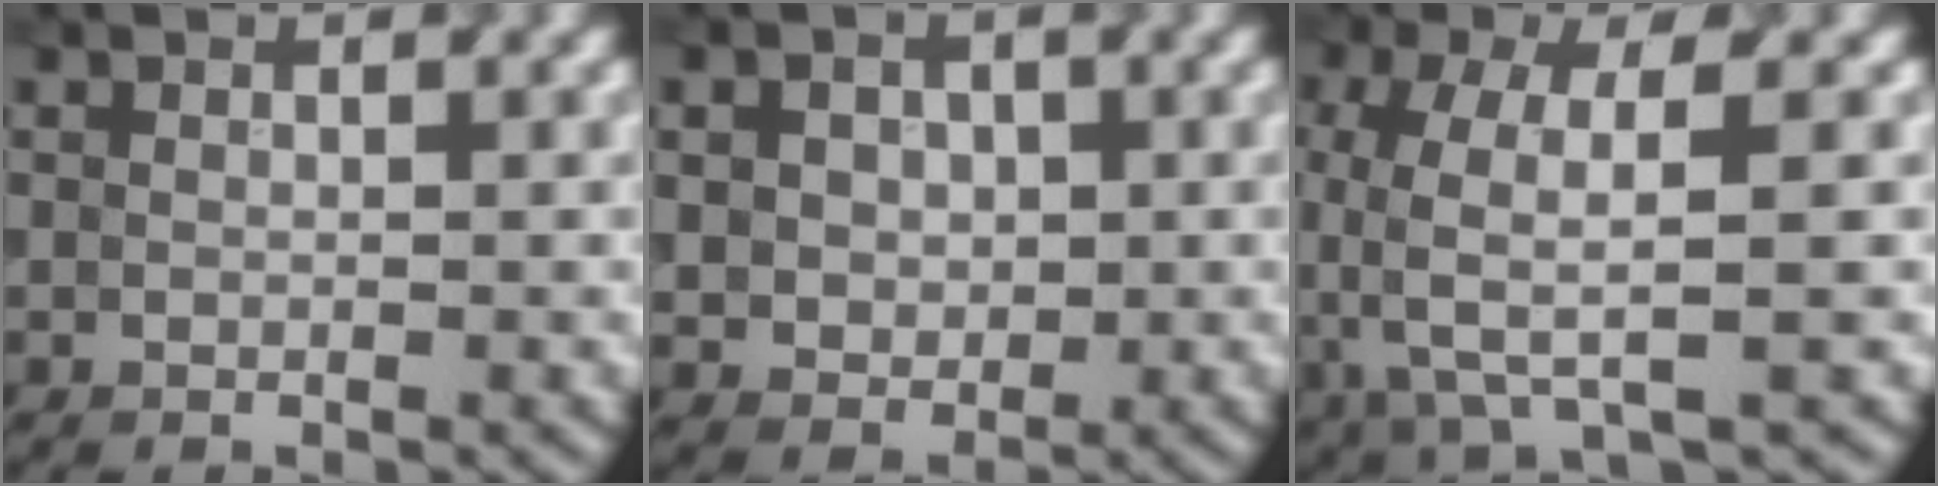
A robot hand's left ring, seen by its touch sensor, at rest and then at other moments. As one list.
[{"total": 3.9, "force": [0.6, 3.2, 2.2], "torque": [-0.043, 0.007, -0.003]}, {"total": 6.5, "force": [-0.7, 2.1, 6.1], "torque": [-0.139, -0.003, -0.013]}]